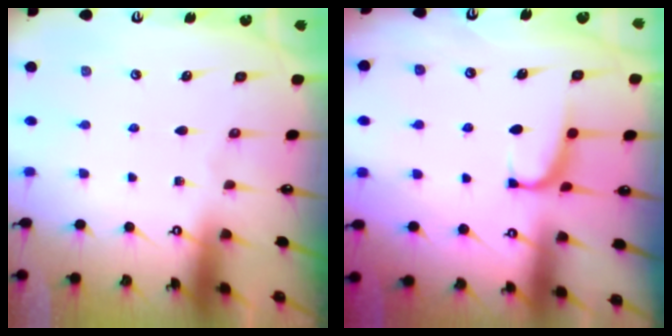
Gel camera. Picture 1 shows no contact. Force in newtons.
{"total": 1.4, "press": 1.2, "slide": 0.7}